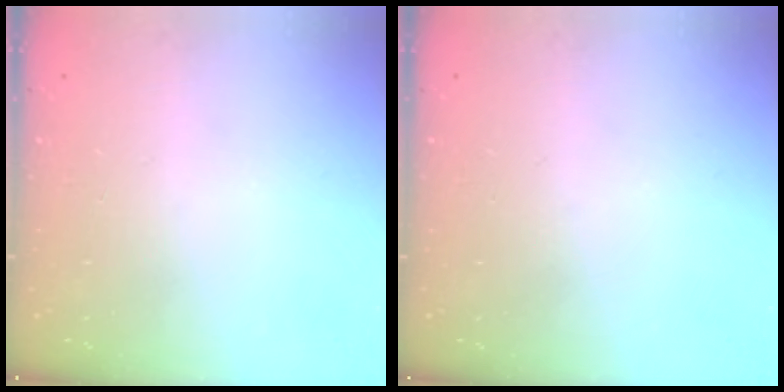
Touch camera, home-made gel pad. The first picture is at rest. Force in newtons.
{"total": 0.0}